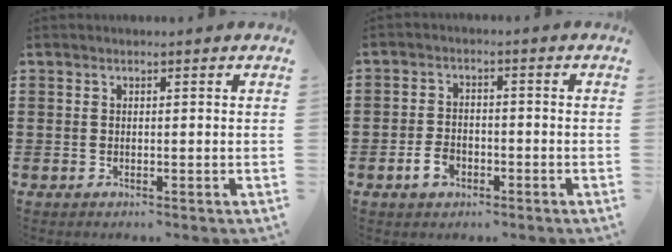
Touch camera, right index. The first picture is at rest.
{"total": 3.5, "force": [-1.9, 2.2, 1.9], "torque": [-0.050, -0.003, -0.041]}